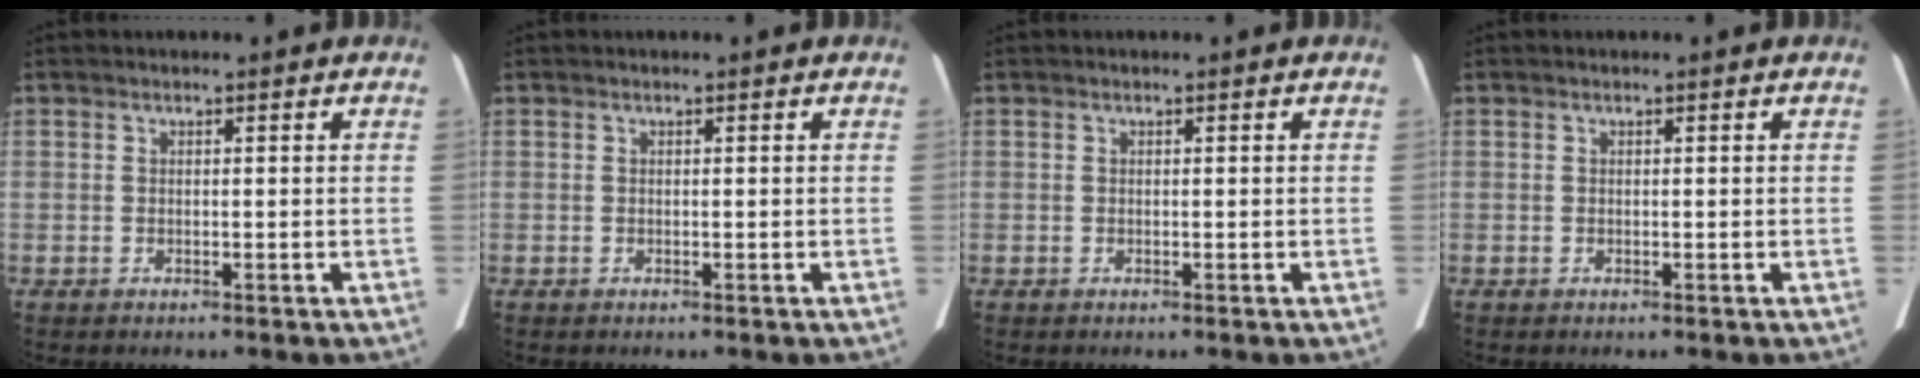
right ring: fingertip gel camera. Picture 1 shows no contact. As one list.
[{"total": 0.0}, {"total": 0.0}, {"total": 0.0}]